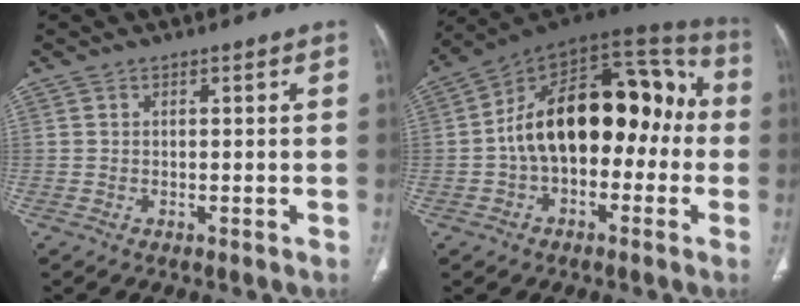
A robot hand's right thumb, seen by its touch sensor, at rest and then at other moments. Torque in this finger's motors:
{"motor_torque": [2.38, 2.62, 2.16, -0.61, 0.23]}